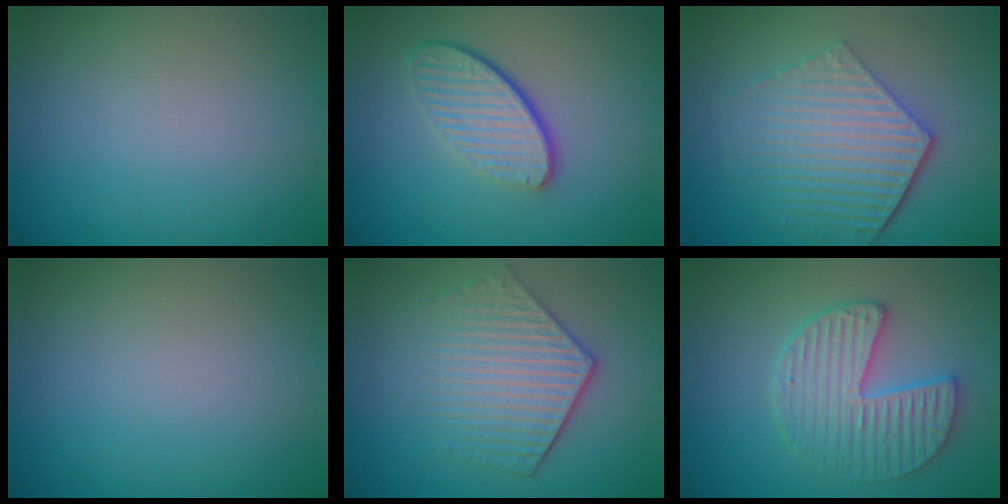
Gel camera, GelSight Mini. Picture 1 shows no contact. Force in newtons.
{"total": 4.6, "press": 3.1, "slide": 3.3}
{"total": 6.1, "press": 4.4, "slide": 4.1}
{"total": 0.0}
{"total": 5.0, "press": 4.0, "slide": 3.1}
{"total": 4.0, "press": 3.8, "slide": 1.3}